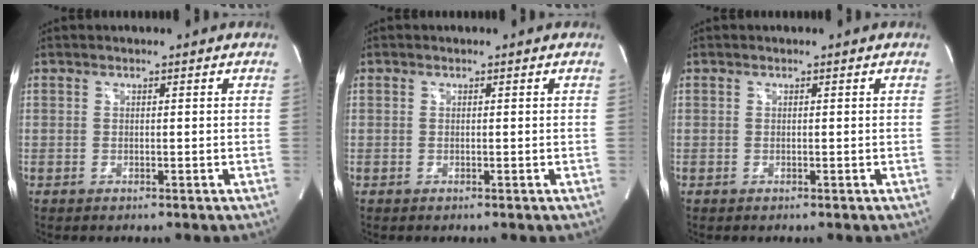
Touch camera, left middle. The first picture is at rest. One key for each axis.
{"total": 0.0}
{"total": 0.0}